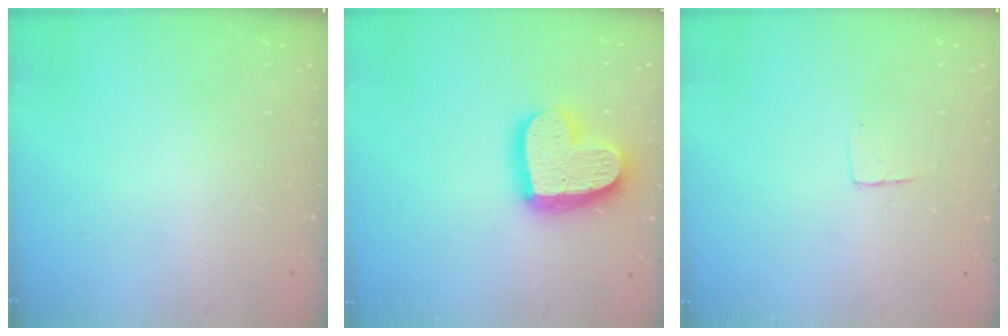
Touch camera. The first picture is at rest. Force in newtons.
{"total": 19.6, "press": 19.5, "slide": 1.4}
{"total": 2.9, "press": 2.9, "slide": 0.2}